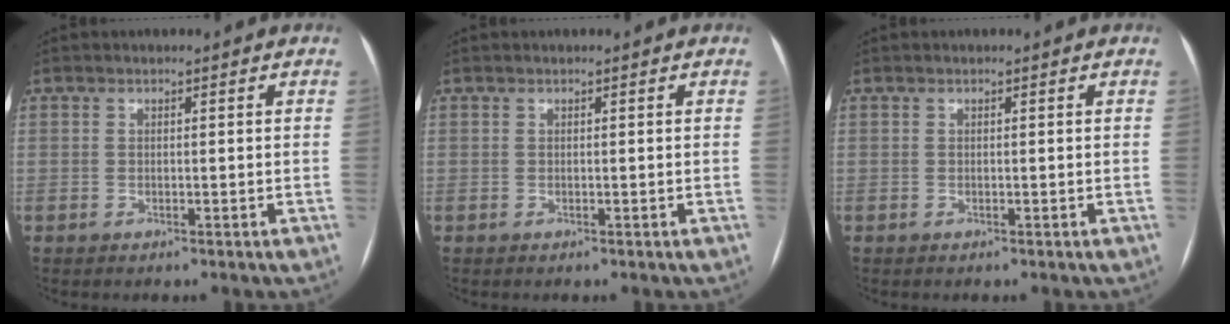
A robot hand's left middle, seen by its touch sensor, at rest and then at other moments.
{"total": 0.0}
{"total": 0.0}